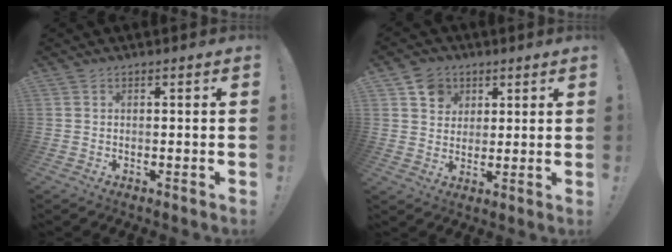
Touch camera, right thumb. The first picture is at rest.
{"total": 7.6, "force": [3.5, 6.6, 1.7], "torque": [-0.019, -0.021, 0.069]}